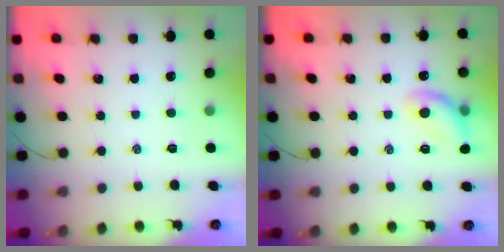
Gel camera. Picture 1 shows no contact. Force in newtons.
{"total": 10.9, "press": 10.7, "slide": 2.1}